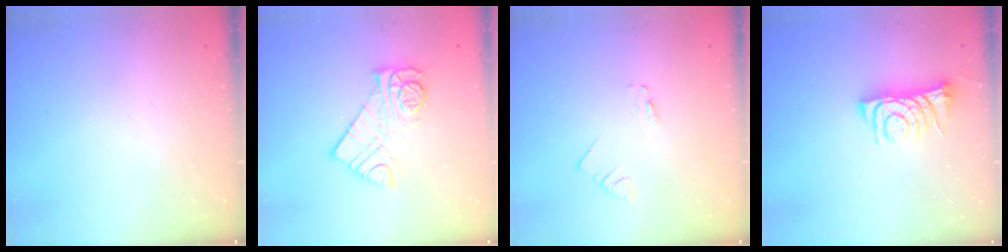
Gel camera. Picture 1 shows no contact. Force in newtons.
{"total": 11.4, "press": 11.4, "slide": 1.0}
{"total": 0.0}
{"total": 8.0, "press": 7.9, "slide": 1.1}